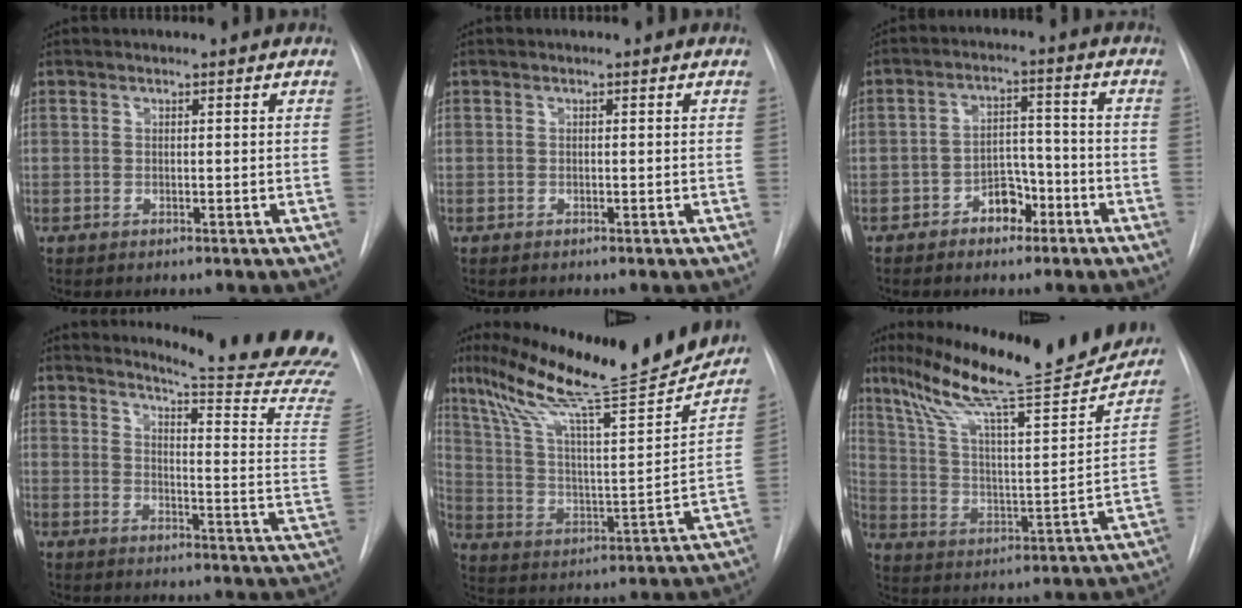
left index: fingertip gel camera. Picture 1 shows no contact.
{"total": 0.0}
{"total": 5.4, "force": [-3.2, 3.2, 2.9], "torque": [-0.044, 0.019, -0.053]}
{"total": 21.6, "force": [20.0, -1.5, 7.8], "torque": [-0.109, -0.166, 0.227]}
{"total": 24.2, "force": [20.1, 1.1, 13.5], "torque": [-0.225, -0.017, 0.313]}
{"total": 25.3, "force": [21.1, 2.2, 13.8], "torque": [-0.227, -0.018, 0.315]}